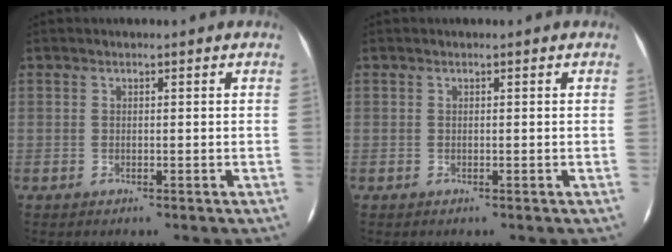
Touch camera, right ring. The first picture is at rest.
{"total": 0.0}